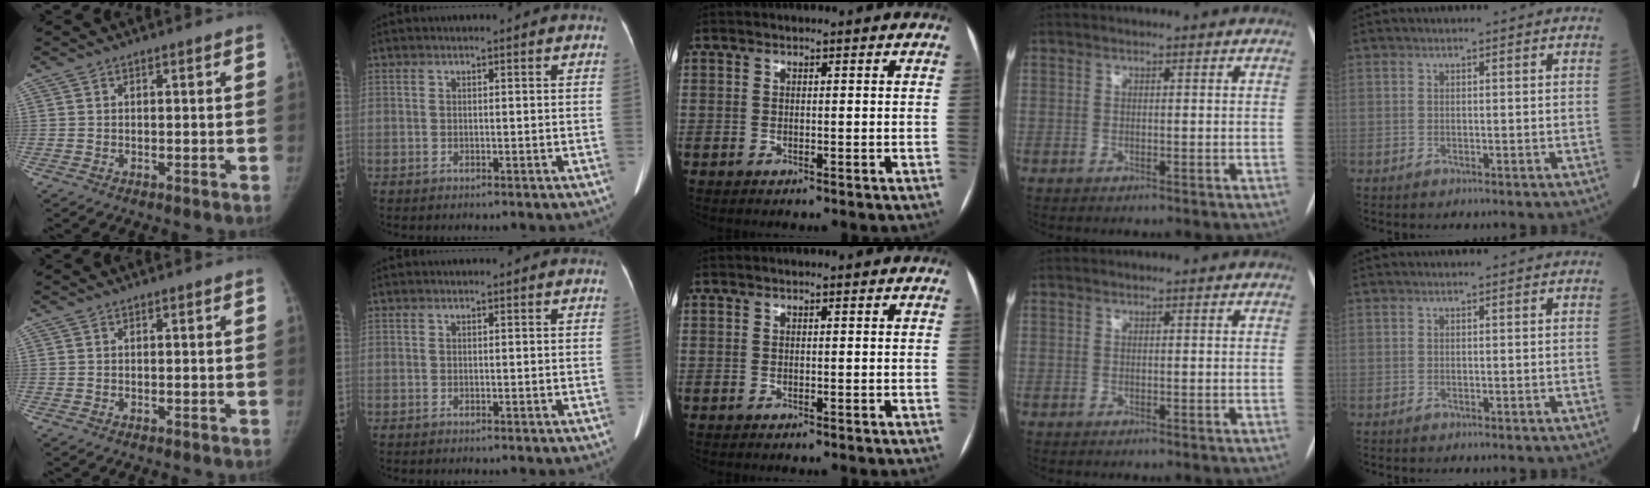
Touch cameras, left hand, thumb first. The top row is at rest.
{}